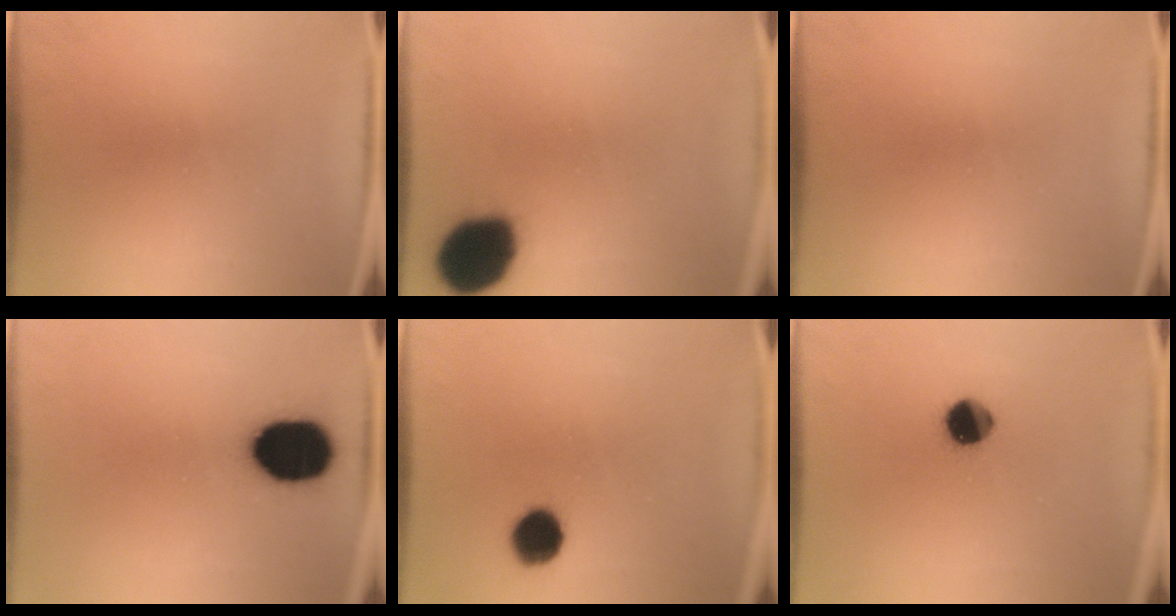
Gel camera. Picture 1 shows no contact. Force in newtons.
{"total": 17.8}
{"total": 0.0}
{"total": 17.6}
{"total": 8.1}
{"total": 8.3}